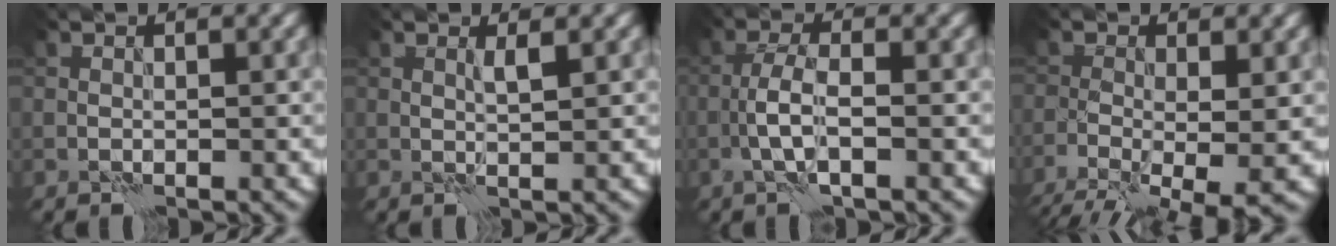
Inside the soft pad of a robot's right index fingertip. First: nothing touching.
{"total": 1.1, "force": [0.6, 0.0, 0.9], "torque": [-0.020, -0.001, 0.008]}
{"total": 3.0, "force": [-0.9, 0.8, 2.8], "torque": [-0.061, 0.006, -0.023]}
{"total": 7.5, "force": [-3.8, 2.7, 5.9], "torque": [-0.101, -0.025, -0.061]}